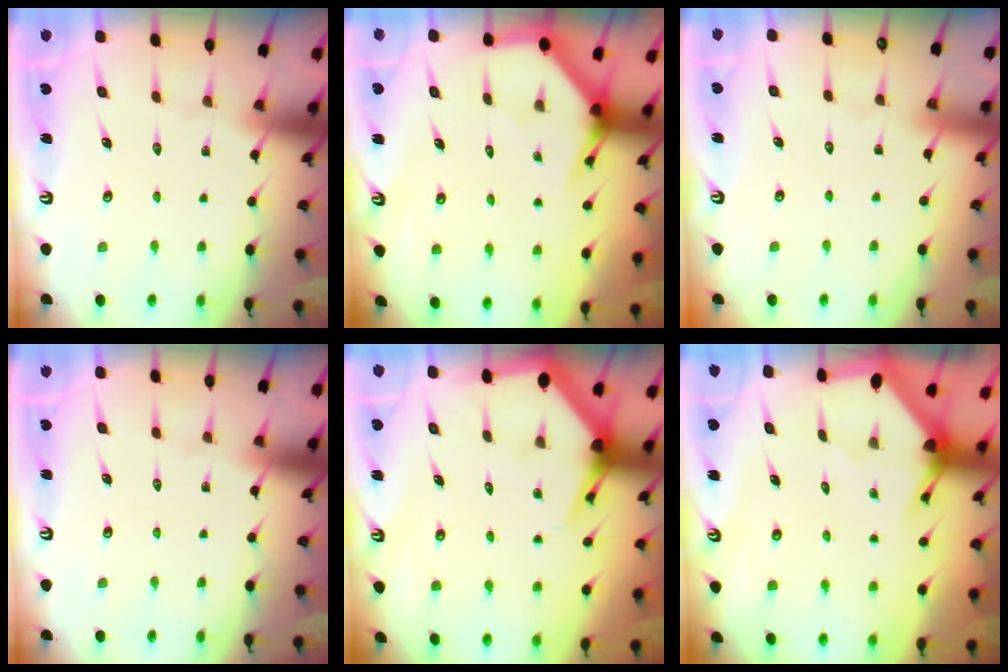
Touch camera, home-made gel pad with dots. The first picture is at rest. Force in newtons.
{"total": 3.9, "press": 3.9, "slide": 0.2}
{"total": 2.4, "press": 2.4, "slide": 0.3}
{"total": 0.0}
{"total": 5.0, "press": 5.0, "slide": 0.6}
{"total": 2.9, "press": 2.9, "slide": 0.1}